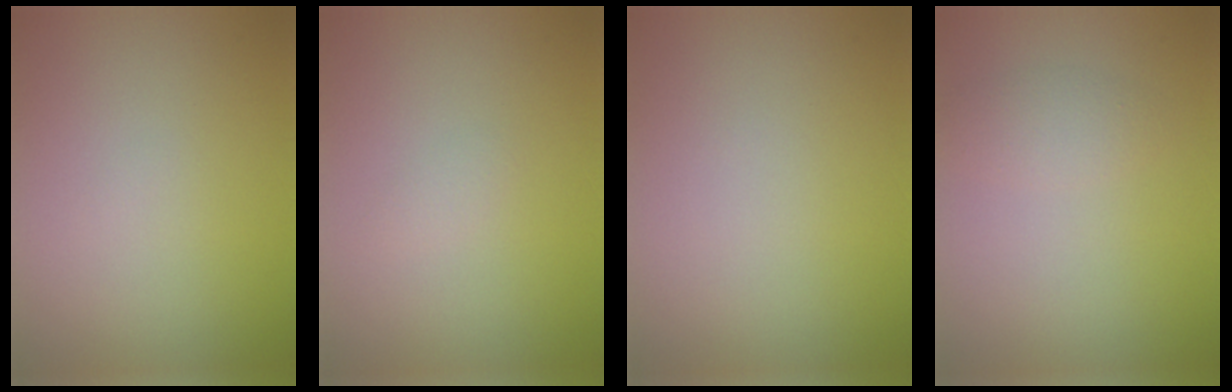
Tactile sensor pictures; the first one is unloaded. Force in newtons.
{"total": 0.7, "press": 0.7, "slide": 0.1}
{"total": 0.0}
{"total": 1.6, "press": 1.6, "slide": 0.1}